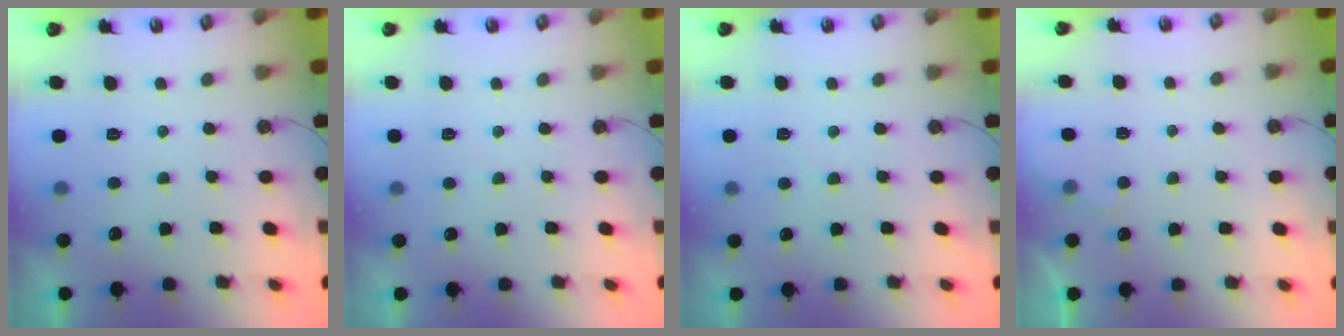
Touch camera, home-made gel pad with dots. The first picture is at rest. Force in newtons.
{"total": 3.9, "press": 3.9, "slide": 0.6}
{"total": 2.0, "press": 2.0, "slide": 0.4}
{"total": 3.8, "press": 3.7, "slide": 0.5}